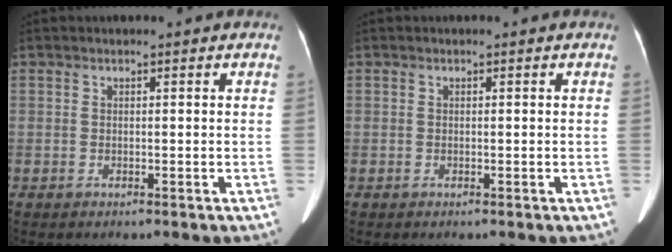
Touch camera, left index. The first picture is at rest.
{"total": 0.0}